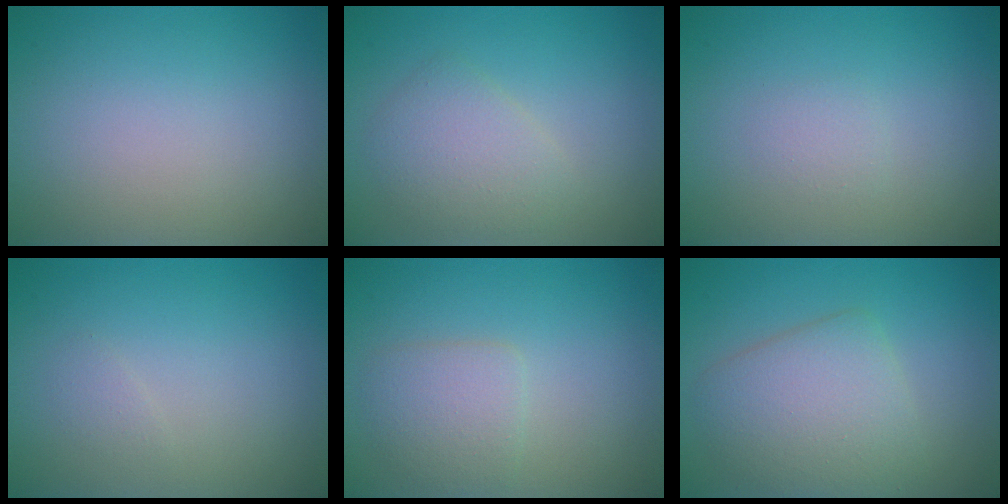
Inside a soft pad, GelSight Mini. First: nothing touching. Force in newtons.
{"total": 2.8, "press": 2.8, "slide": 0.2}
{"total": 0.8, "press": 0.8, "slide": 0.0}
{"total": 0.7, "press": 0.7, "slide": 0.0}
{"total": 2.5, "press": 2.5, "slide": 0.1}
{"total": 5.1, "press": 5.1, "slide": 0.1}